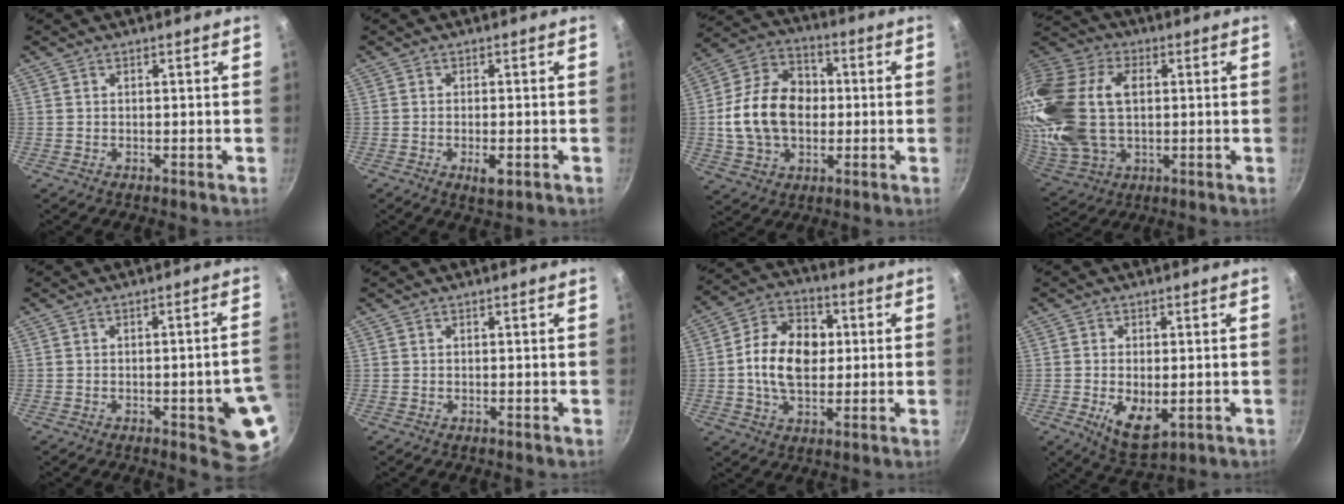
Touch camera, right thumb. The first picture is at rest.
{"total": 3.3, "force": [-1.2, 1.2, 2.9], "torque": [-0.048, 0.002, -0.018]}
{"total": 16.7, "force": [-0.3, 12.3, 11.2], "torque": [-0.174, 0.027, -0.012]}
{"total": 25.7, "force": [3.2, 16.9, 19.1], "torque": [-0.414, 0.014, 0.063]}
{"total": 10.6, "force": [-2.7, 3.1, 9.8], "torque": [-0.082, 0.014, -0.028]}
{"total": 0.0}
{"total": 14.1, "force": [0.7, 9.7, 10.1], "torque": [-0.146, 0.017, -0.002]}
{"total": 8.2, "force": [-1.7, 4.2, 6.8], "torque": [-0.108, -0.010, -0.015]}